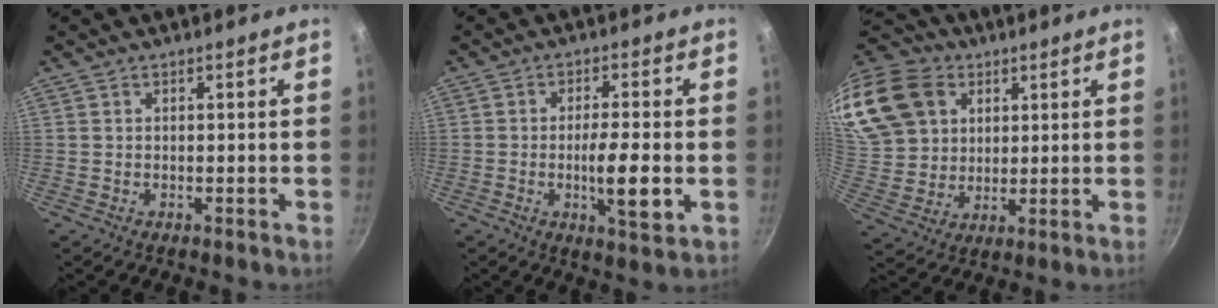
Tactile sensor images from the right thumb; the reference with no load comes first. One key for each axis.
{"total": 8.2, "fx": -1.6, "fy": 1.7, "fz": 7.9, "tx": -0.132, "ty": 0.003, "tz": -0.026}
{"total": 23.8, "fx": 10.2, "fy": 18.2, "fz": 11.5, "tx": -0.263, "ty": 0.018, "tz": 0.204}